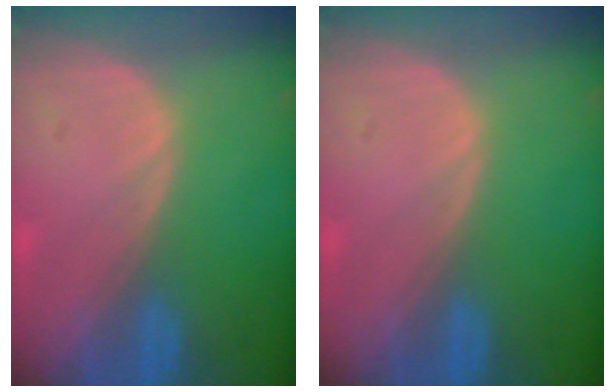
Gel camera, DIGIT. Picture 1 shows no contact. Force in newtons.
{"total": 0.0}